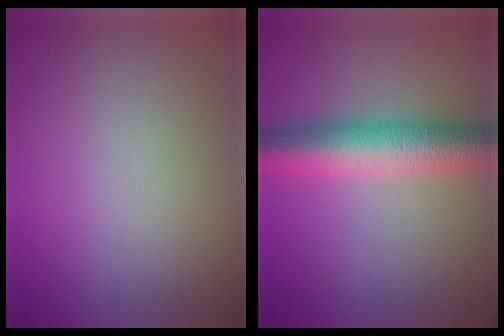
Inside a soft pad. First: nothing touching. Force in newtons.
{"total": 7.5, "press": 7.5, "slide": 0.1}